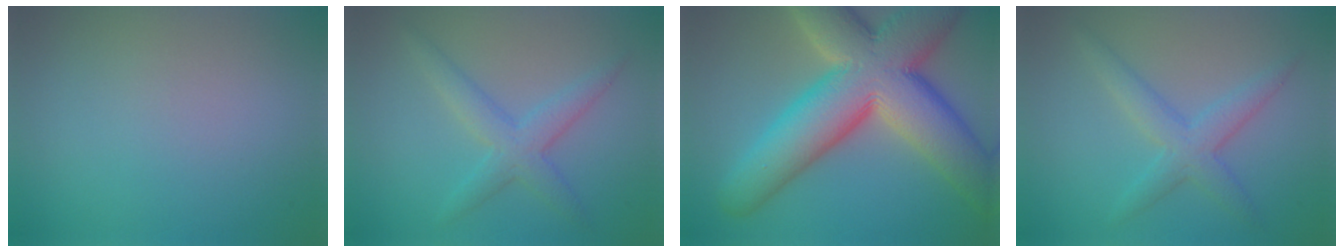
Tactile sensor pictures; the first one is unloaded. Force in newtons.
{"total": 3.1, "press": 3.1, "slide": 0.1}
{"total": 14.4, "press": 14.3, "slide": 1.3}
{"total": 3.1, "press": 3.1, "slide": 0.1}